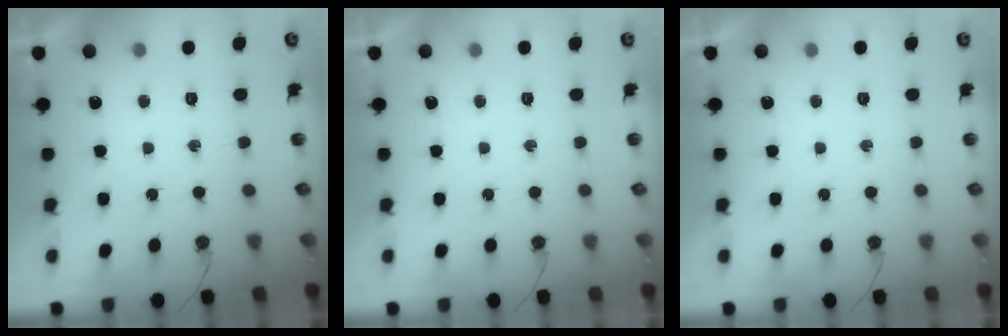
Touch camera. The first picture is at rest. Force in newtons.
{"total": 0.0}
{"total": 0.0}